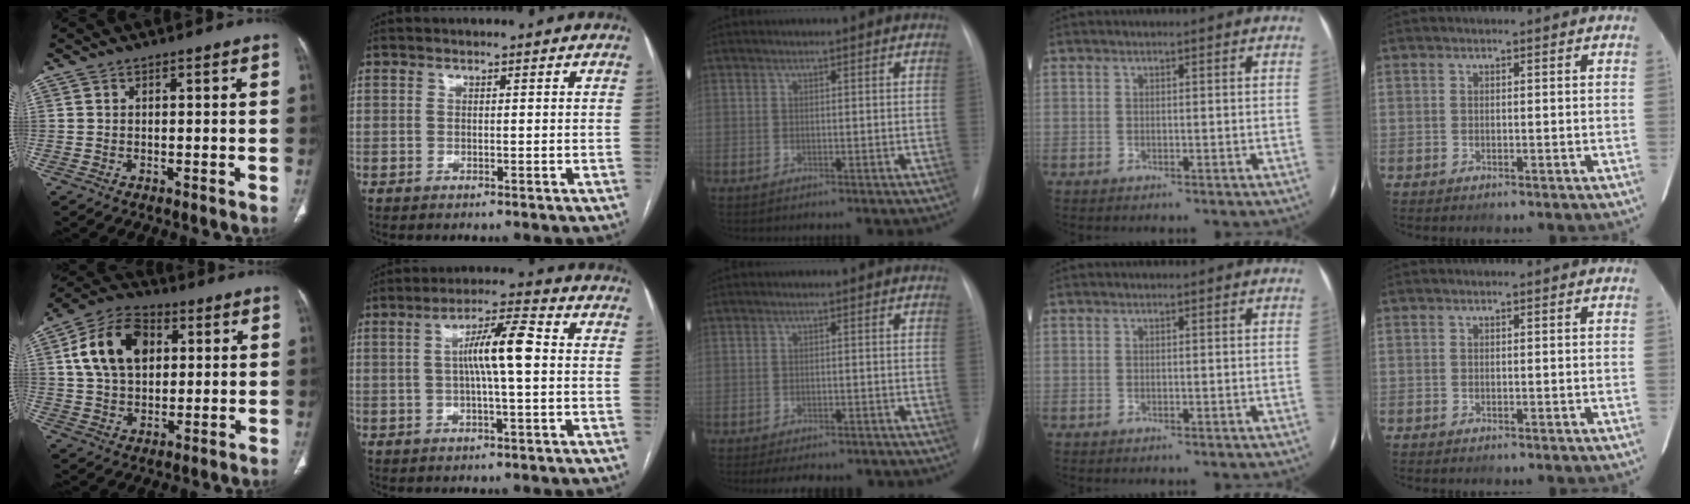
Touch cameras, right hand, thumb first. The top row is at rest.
{"thumb": {"total": 14.6, "force": [3.7, 9.8, 10.2], "torque": [-0.165, 0.010, 0.062]}, "index": {"total": 8.0, "force": [0.5, 0.6, 7.9], "torque": [-0.143, 0.016, 0.004]}, "middle": {"total": 8.7, "force": [-7.4, 3.0, 3.4], "torque": [-0.045, 0.003, -0.086]}}